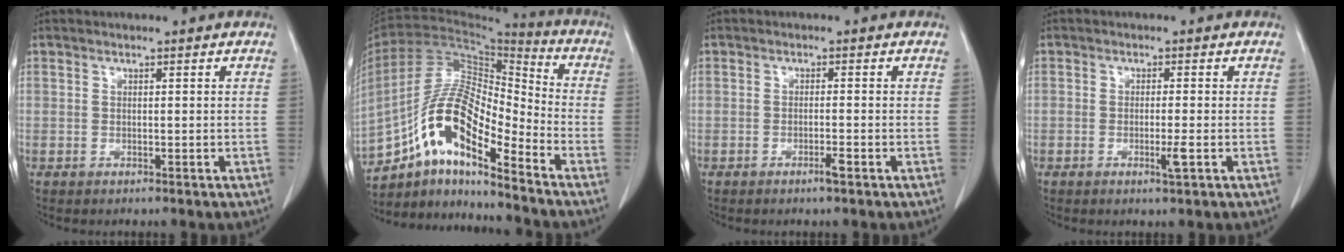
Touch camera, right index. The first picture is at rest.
{"total": 14.0, "force": [-8.6, 3.6, 10.4], "torque": [-0.202, 0.029, -0.153]}
{"total": 1.7, "force": [-1.0, -0.1, 1.4], "torque": [-0.027, -0.002, -0.017]}
{"total": 2.3, "force": [-0.9, 0.0, 2.2], "torque": [-0.037, -0.005, -0.014]}